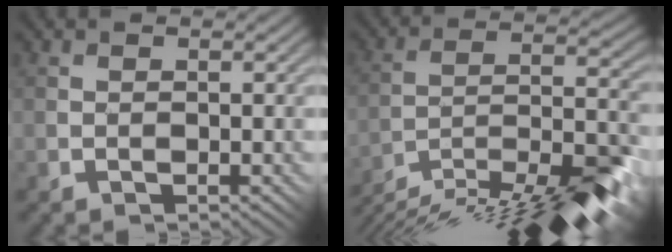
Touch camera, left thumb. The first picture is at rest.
{"total": 16.0, "force": [-13.3, 2.2, 8.6], "torque": [-0.141, 0.013, -0.220]}